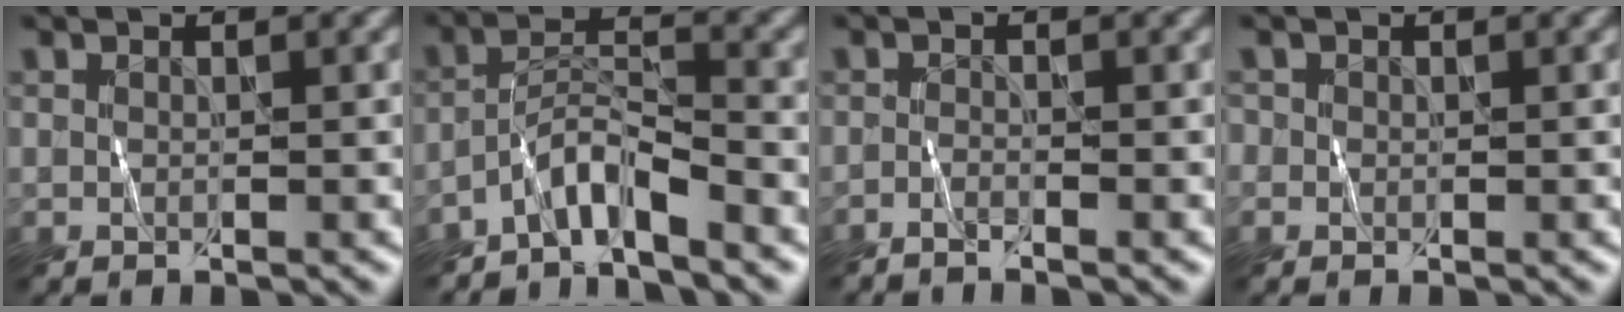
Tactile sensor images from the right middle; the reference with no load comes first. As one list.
[{"total": 3.6, "force": [-3.0, 0.5, 1.8], "torque": [-0.030, 0.014, -0.066]}, {"total": 1.3, "force": [-1.2, -0.1, 0.6], "torque": [-0.018, 0.004, -0.024]}, {"total": 0.8, "force": [-0.2, 0.8, 0.2], "torque": [0.003, 0.001, -0.003]}]